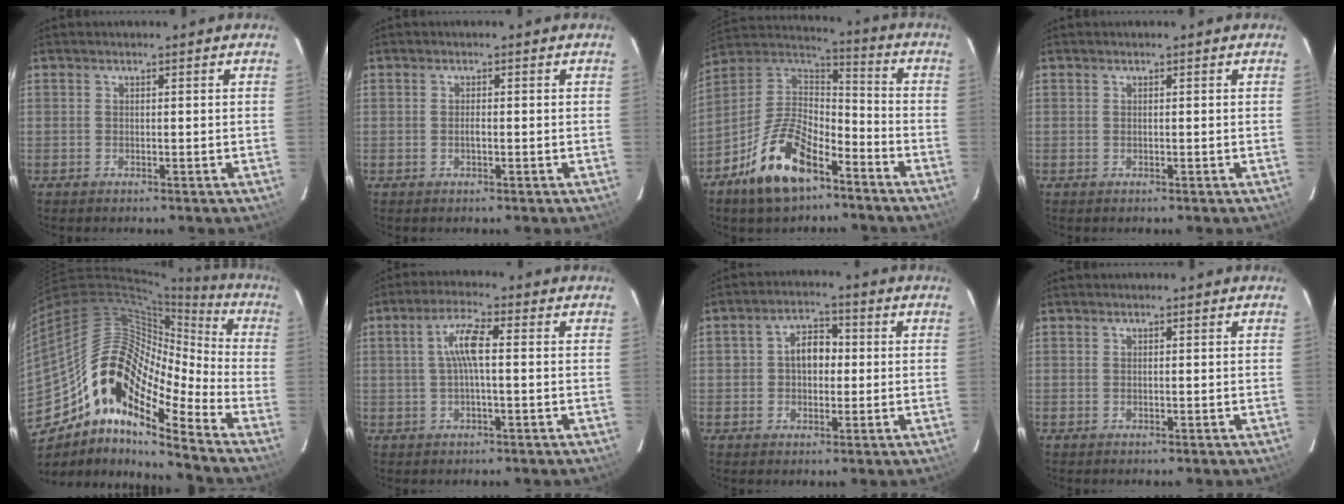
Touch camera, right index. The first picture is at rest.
{"total": 0.8, "force": [-0.3, 0.3, 0.7], "torque": [-0.012, -0.001, -0.005]}
{"total": 16.7, "force": [-9.9, 7.7, 11.0], "torque": [-0.230, 0.008, -0.181]}
{"total": 0.0}
{"total": 19.7, "force": [-11.0, 7.0, 14.7], "torque": [-0.235, -0.004, -0.222]}
{"total": 5.6, "force": [0.2, 0.9, 5.5], "torque": [-0.107, 0.010, 0.005]}
{"total": 6.0, "force": [0.2, 4.4, 4.0], "torque": [-0.066, 0.022, 0.006]}
{"total": 0.0}